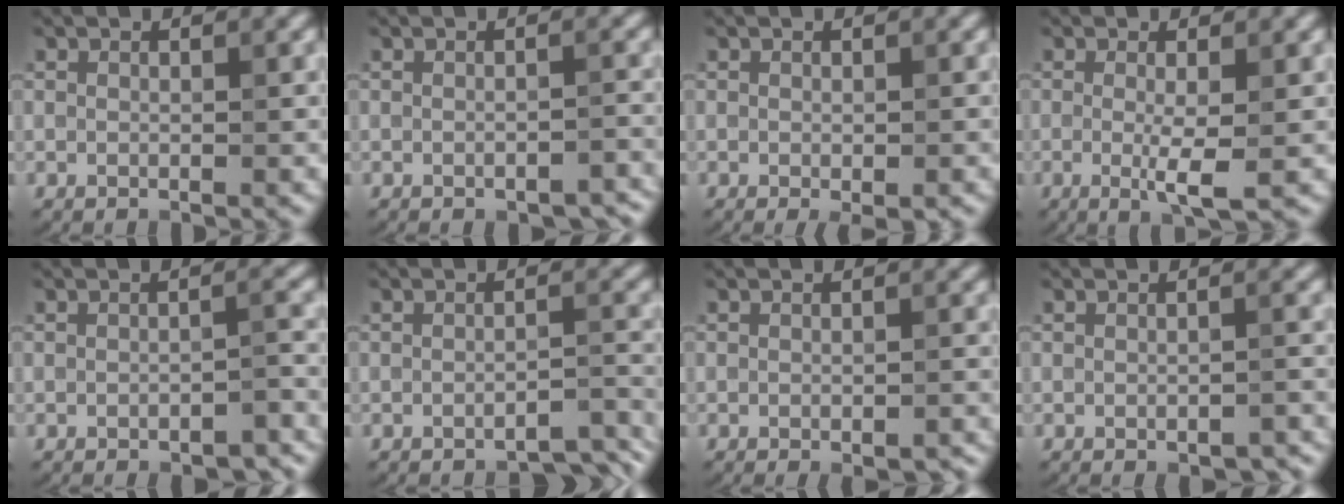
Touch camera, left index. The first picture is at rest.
{"total": 2.0, "force": [-1.5, 0.5, 1.2], "torque": [-0.017, -0.001, -0.023]}
{"total": 1.0, "force": [-0.5, 0.1, 0.8], "torque": [-0.016, -0.007, -0.003]}
{"total": 2.4, "force": [-0.3, 0.3, 2.4], "torque": [-0.054, -0.011, -0.003]}
{"total": 2.9, "force": [-2.0, 0.8, 2.0], "torque": [-0.028, 0.004, -0.032]}
{"total": 3.1, "force": [-2.9, 0.5, 1.1], "torque": [-0.011, 0.005, -0.040]}
{"total": 1.6, "force": [-1.1, 0.4, 1.1], "torque": [-0.017, -0.002, -0.013]}
{"total": 1.9, "force": [-1.0, 0.6, 1.5], "torque": [-0.020, 0.000, -0.016]}